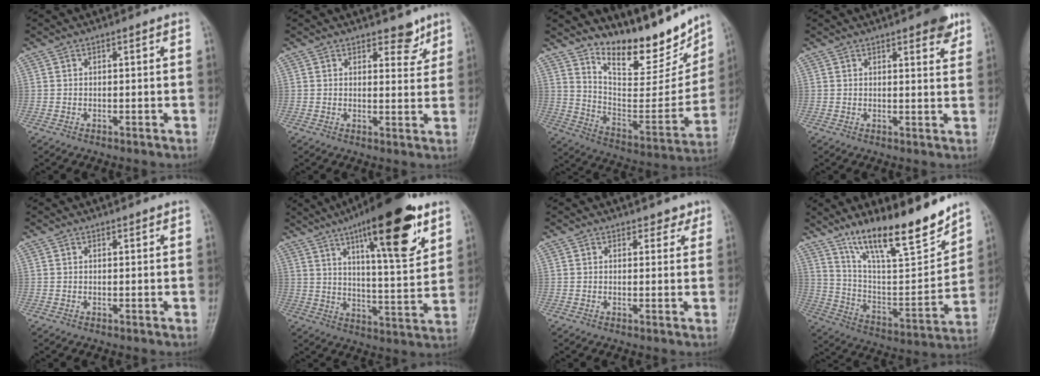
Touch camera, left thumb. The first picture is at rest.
{"total": 4.2, "force": [3.2, 2.1, 1.8], "torque": [0.003, -0.021, 0.043]}
{"total": 18.4, "force": [14.8, 6.1, 9.0], "torque": [-0.089, -0.098, 0.245]}
{"total": 5.8, "force": [3.8, 1.8, 4.0], "torque": [-0.036, -0.016, 0.044]}
{"total": 0.6, "force": [0.6, 0.2, 0.0], "torque": [-0.002, -0.005, 0.008]}
{"total": 20.5, "force": [11.4, 5.2, 16.2], "torque": [-0.215, -0.048, 0.175]}
{"total": 2.3, "force": [1.8, 1.3, 0.4], "torque": [0.017, -0.009, 0.018]}
{"total": 20.4, "force": [15.2, 4.5, 12.7], "torque": [-0.170, -0.085, 0.267]}